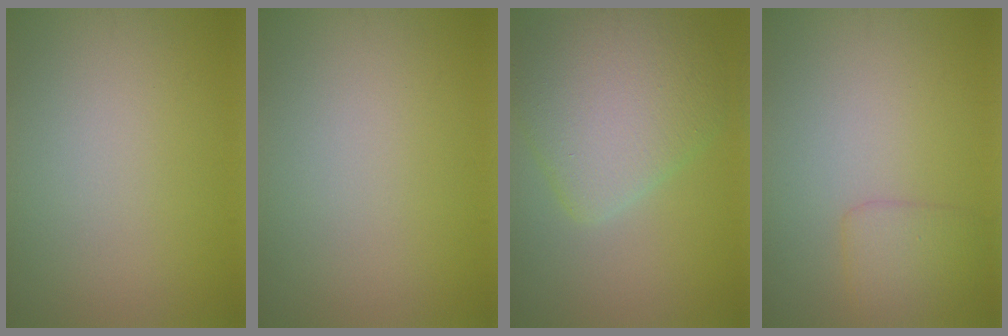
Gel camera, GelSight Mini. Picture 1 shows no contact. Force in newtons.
{"total": 0.0}
{"total": 7.2, "press": 7.2, "slide": 0.3}
{"total": 2.3, "press": 2.3, "slide": 0.1}